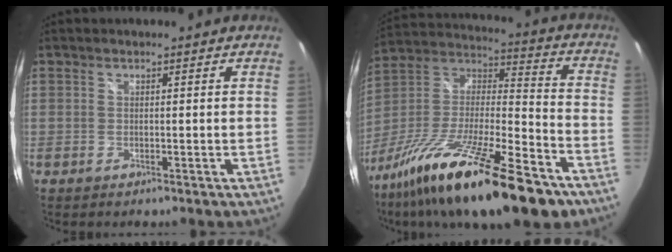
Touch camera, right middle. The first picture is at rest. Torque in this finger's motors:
{"motor_torque": [1.43, -0.71, 0.52, 0.21]}